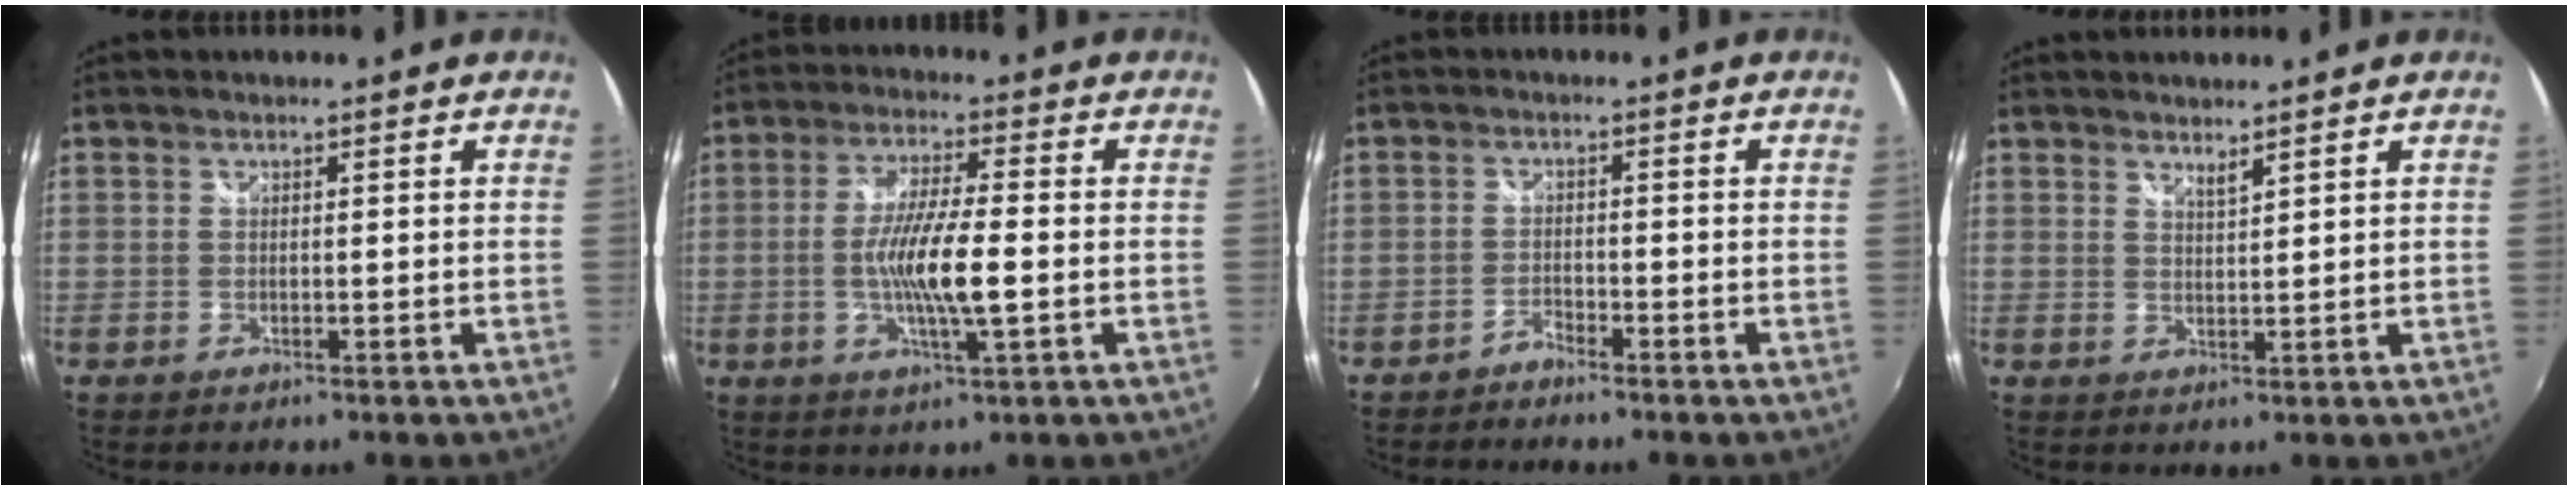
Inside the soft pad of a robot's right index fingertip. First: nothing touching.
{"total": 8.8, "force": [-1.5, 1.0, 8.6], "torque": [-0.161, -0.007, -0.030]}
{"total": 1.9, "force": [-1.8, 0.3, 0.3], "torque": [-0.013, 0.000, -0.037]}
{"total": 1.9, "force": [1.7, 0.1, 0.7], "torque": [-0.011, 0.000, 0.029]}